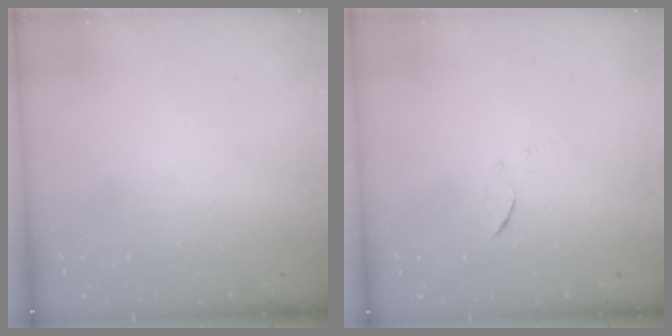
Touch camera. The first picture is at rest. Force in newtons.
{"total": 5.5, "press": 5.4, "slide": 0.7}